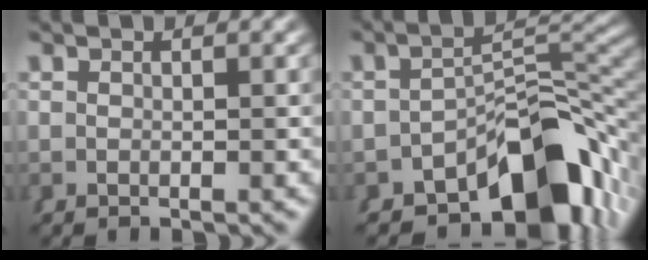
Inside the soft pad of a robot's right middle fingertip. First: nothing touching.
{"total": 10.3, "force": [-6.6, 3.9, 6.9], "torque": [-0.068, -0.004, -0.091]}